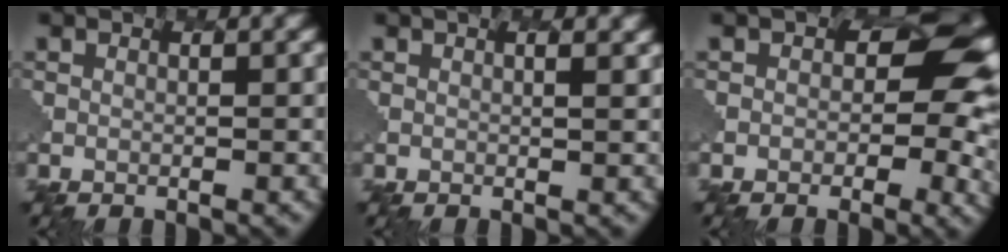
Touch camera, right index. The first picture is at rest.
{"total": 1.1, "force": [1.0, -0.1, 0.2], "torque": [0.006, 0.018, -0.006]}
{"total": 5.3, "force": [0.9, 4.2, 3.1], "torque": [-0.037, 0.003, -0.011]}